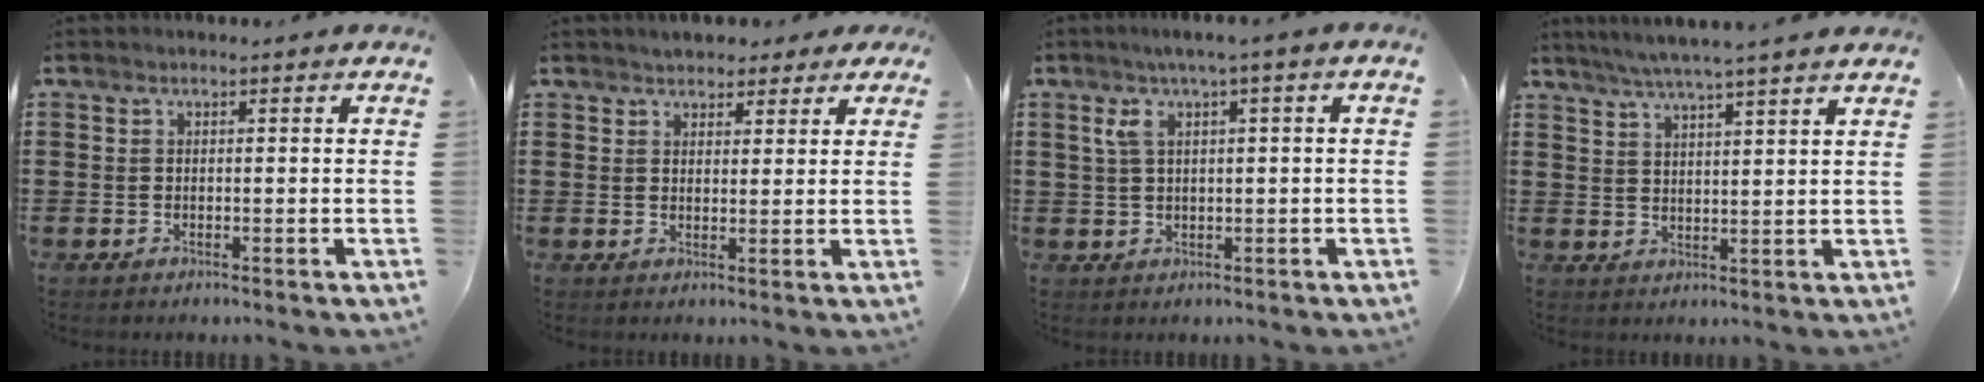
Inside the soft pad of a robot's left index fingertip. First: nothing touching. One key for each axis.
{"total": 2.6, "fx": 2.3, "fy": 1.2, "fz": 0.1, "tx": -0.004, "ty": 0.003, "tz": 0.041}
{"total": 3.5, "fx": 0.8, "fy": 0.6, "fz": 3.3, "tx": -0.073, "ty": -0.001, "tz": 0.009}
{"total": 4.7, "fx": 4.2, "fy": -0.8, "fz": 2.1, "tx": -0.052, "ty": -0.019, "tz": 0.072}